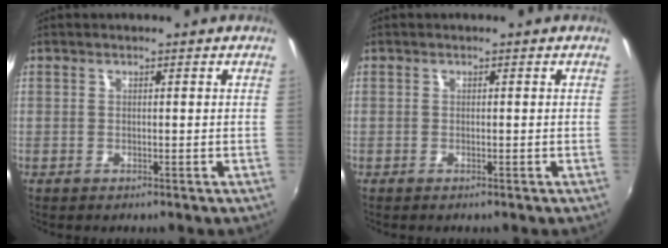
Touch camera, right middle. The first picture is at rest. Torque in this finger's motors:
{"motor_torque": [-0.23, -0.02, 0.03, -0.01]}